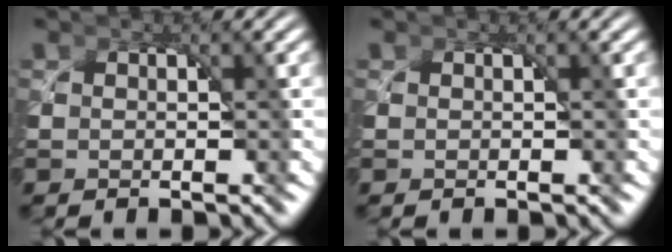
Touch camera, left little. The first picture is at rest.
{"total": 0.0}